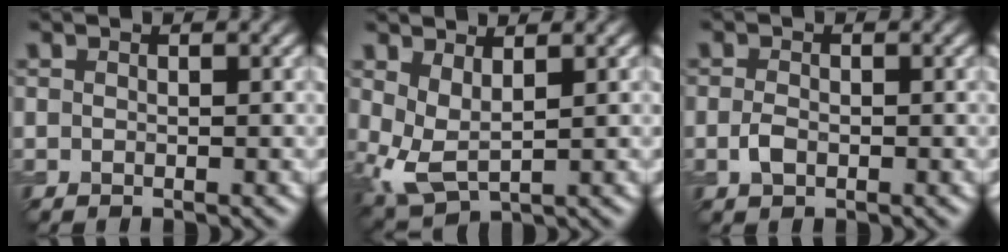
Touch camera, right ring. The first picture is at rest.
{"total": 3.4, "force": [1.1, 1.6, 2.9], "torque": [-0.074, -0.013, 0.025]}
{"total": 1.4, "force": [-0.4, 0.9, 1.0], "torque": [-0.022, 0.000, -0.010]}